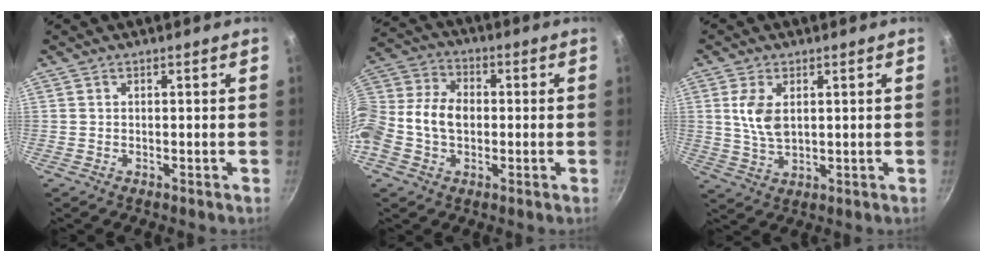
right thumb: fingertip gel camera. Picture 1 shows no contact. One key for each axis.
{"total": 14.4, "fx": -1.4, "fy": 10.6, "fz": 9.7, "tx": -0.177, "ty": 0.039, "tz": -0.044}
{"total": 6.5, "fx": 1.5, "fy": 3.7, "fz": 5.2, "tx": -0.100, "ty": -0.009, "tz": 0.031}